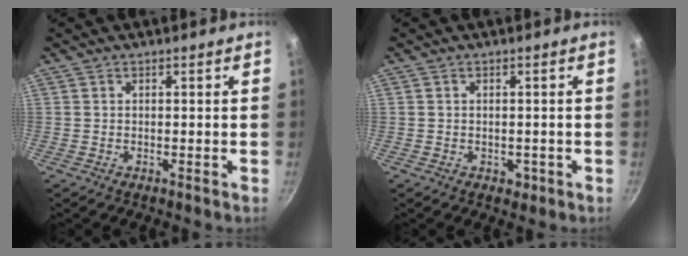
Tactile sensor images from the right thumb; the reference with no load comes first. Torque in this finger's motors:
{"motor_torque": [0.05, 0.17, -0.31, 0.22, -0.02]}